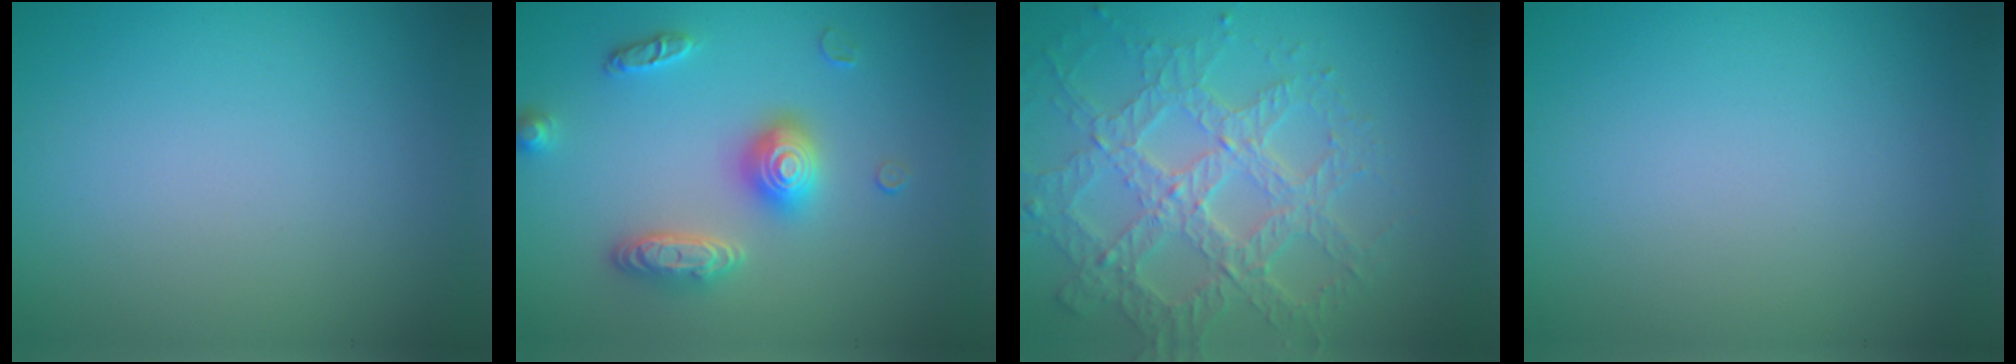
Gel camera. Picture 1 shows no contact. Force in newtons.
{"total": 3.4, "press": 3.2, "slide": 0.9}
{"total": 7.4, "press": 5.3, "slide": 5.1}
{"total": 0.0}